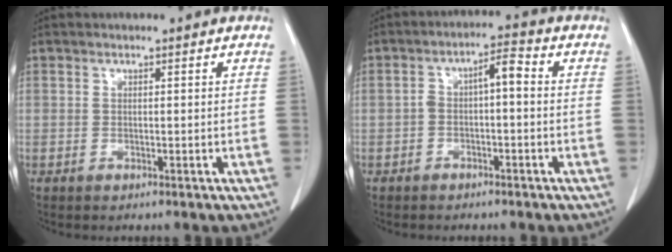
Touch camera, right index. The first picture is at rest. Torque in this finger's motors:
{"motor_torque": [0.10, 0.05, 0.05, 0.03]}